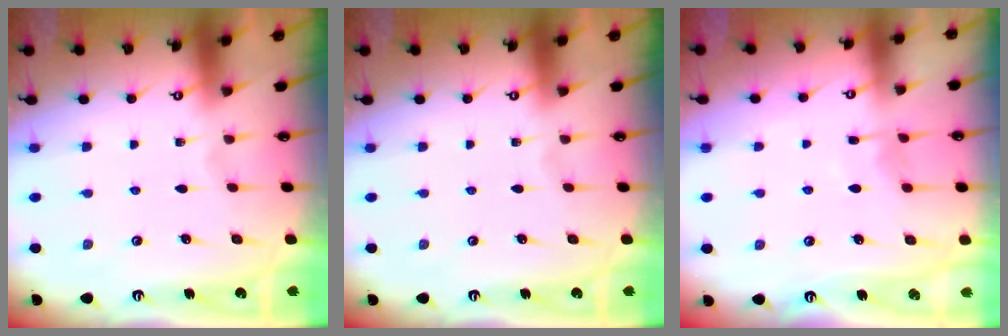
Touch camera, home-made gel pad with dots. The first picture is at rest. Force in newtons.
{"total": 0.0}
{"total": 6.0, "press": 6.0, "slide": 0.6}